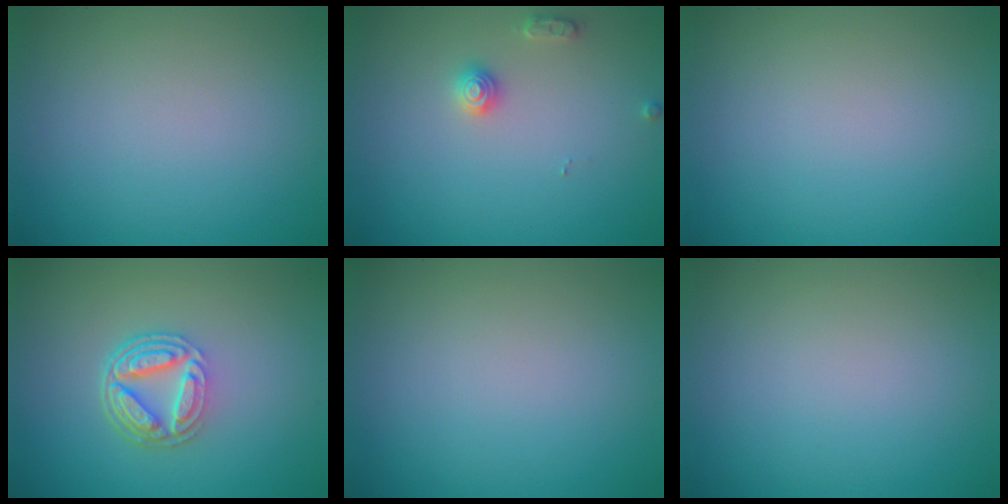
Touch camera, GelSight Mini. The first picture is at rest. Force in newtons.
{"total": 1.7, "press": 1.7, "slide": 0.3}
{"total": 0.0}
{"total": 4.9, "press": 3.5, "slide": 3.4}
{"total": 0.0}
{"total": 0.0}